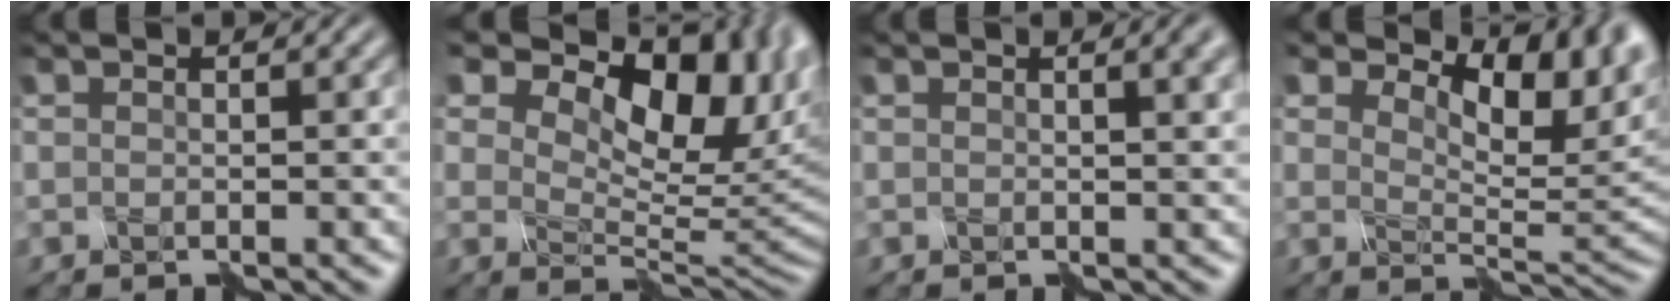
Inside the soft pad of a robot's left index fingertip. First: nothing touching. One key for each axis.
{"total": 13.2, "fx": 7.1, "fy": 7.1, "fz": 8.6, "tx": -0.135, "ty": 0.024, "tz": 0.087}
{"total": 3.5, "fx": 1.3, "fy": 1.2, "fz": 3.1, "tx": -0.016, "ty": 0.005, "tz": 0.011}
{"total": 8.9, "fx": 3.5, "fy": 4.6, "fz": 6.7, "tx": -0.102, "ty": 0.006, "tz": 0.054}